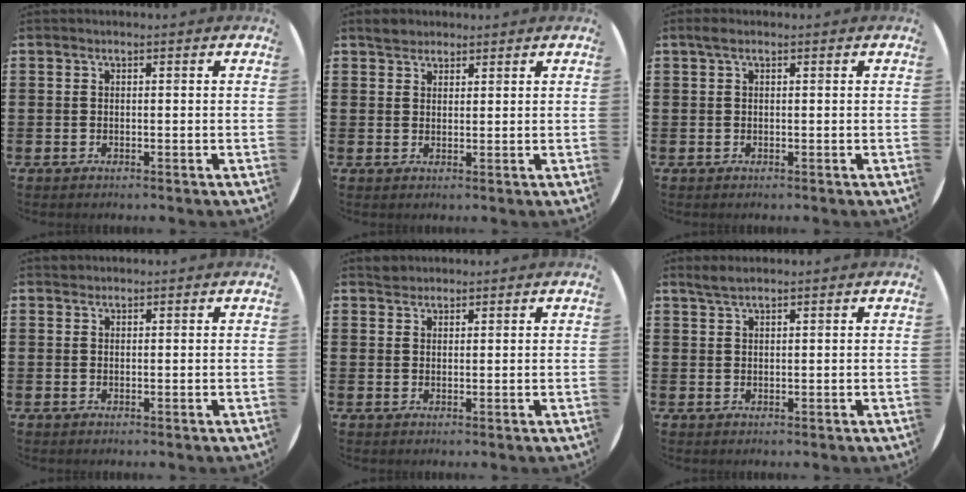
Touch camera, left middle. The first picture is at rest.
{"total": 2.1, "force": [1.9, 0.8, -0.1], "torque": [0.007, 0.002, 0.036]}
{"total": 0.9, "force": [0.5, 0.4, 0.7], "torque": [-0.013, 0.005, 0.007]}
{"total": 0.5, "force": [0.5, 0.1, -0.1], "torque": [0.011, 0.001, 0.007]}
{"total": 1.4, "force": [1.3, 0.4, -0.1], "torque": [0.009, 0.001, 0.023]}
{"total": 1.8, "force": [1.6, 0.2, 0.8], "torque": [-0.017, 0.004, 0.029]}